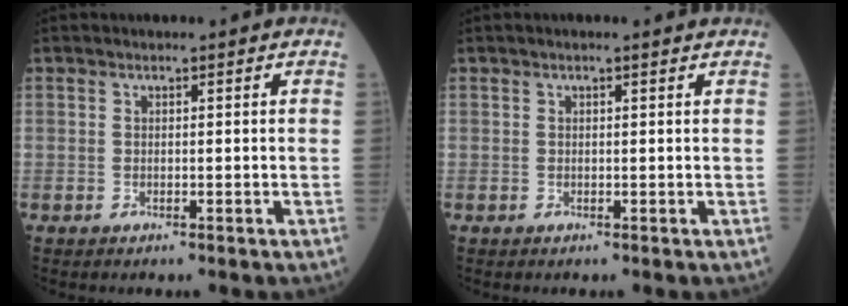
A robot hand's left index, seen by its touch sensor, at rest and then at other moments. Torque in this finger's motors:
{"motor_torque": [-0.04, 0.12, 0.06, 0.00]}